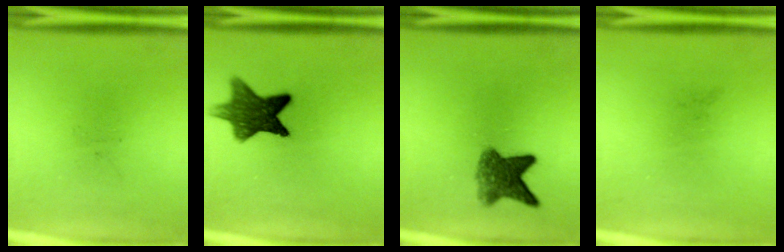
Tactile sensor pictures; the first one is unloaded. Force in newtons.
{"total": 10.4}
{"total": 6.0}
{"total": 0.0}